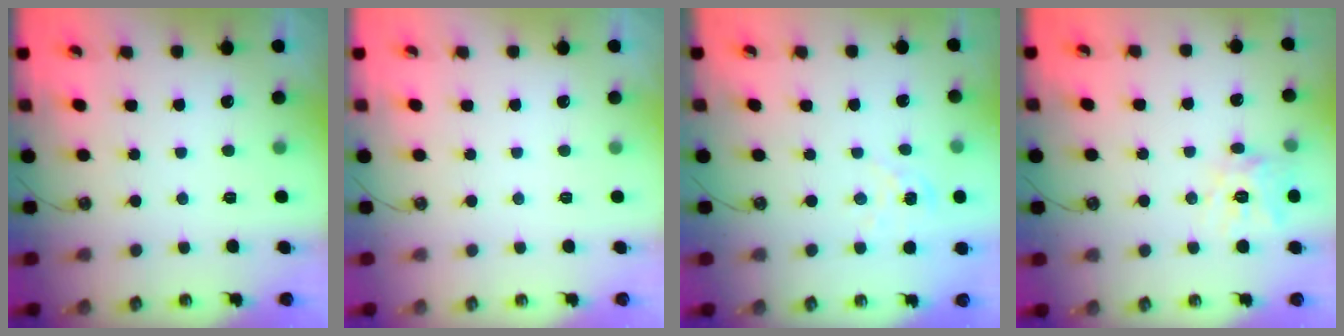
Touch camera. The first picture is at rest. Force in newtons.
{"total": 0.0}
{"total": 1.6, "press": 1.6, "slide": 0.2}
{"total": 13.0, "press": 13.0, "slide": 1.2}